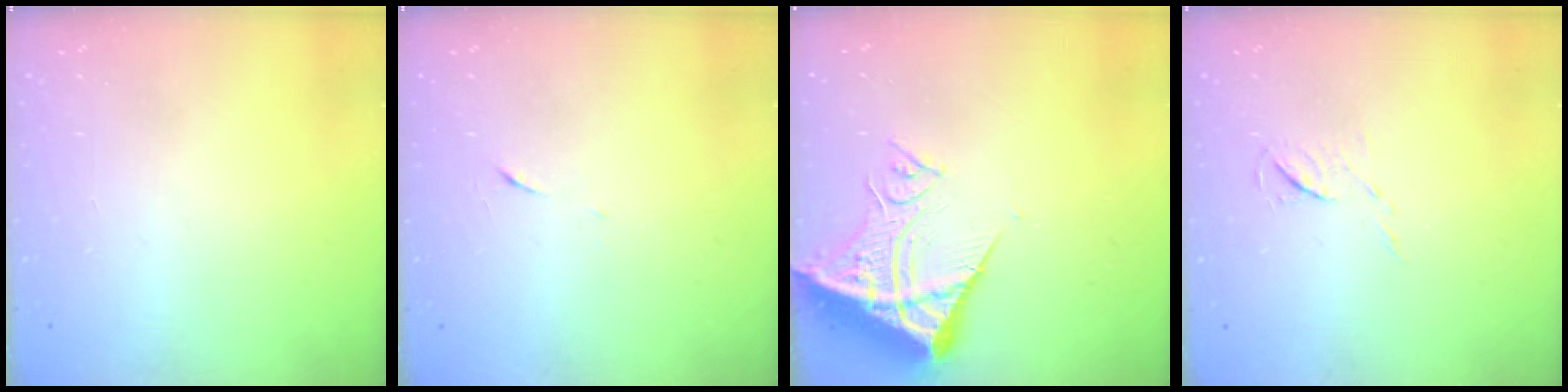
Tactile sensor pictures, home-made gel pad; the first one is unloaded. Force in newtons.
{"total": 6.2, "press": 6.1, "slide": 0.7}
{"total": 13.5, "press": 13.3, "slide": 1.8}
{"total": 4.9, "press": 4.9, "slide": 0.5}